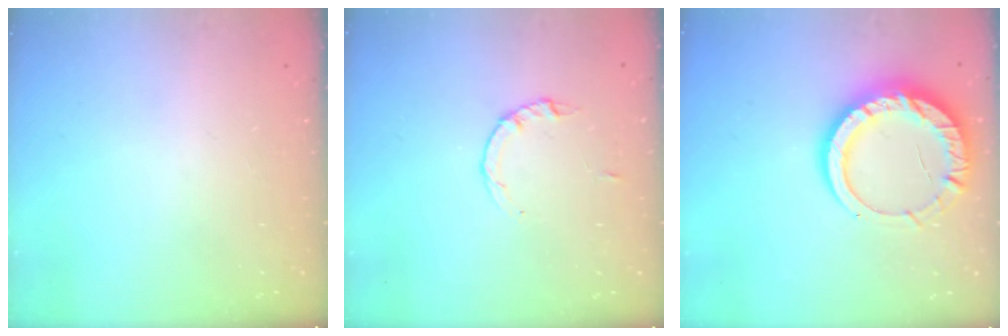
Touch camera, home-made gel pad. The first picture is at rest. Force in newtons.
{"total": 2.2, "press": 2.1, "slide": 0.3}
{"total": 13.6, "press": 13.6, "slide": 1.2}